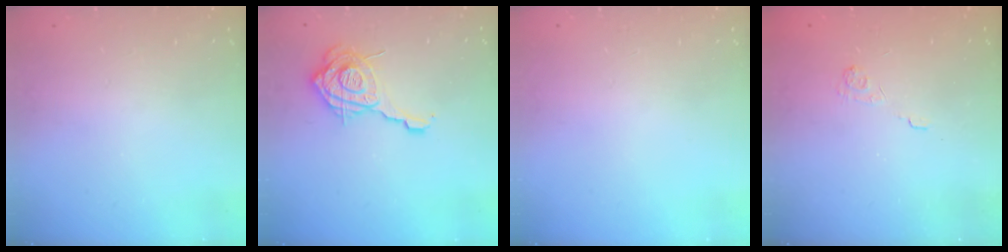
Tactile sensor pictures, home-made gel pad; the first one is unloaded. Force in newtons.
{"total": 15.6, "press": 15.6, "slide": 1.4}
{"total": 0.0}
{"total": 2.1, "press": 1.5, "slide": 1.4}